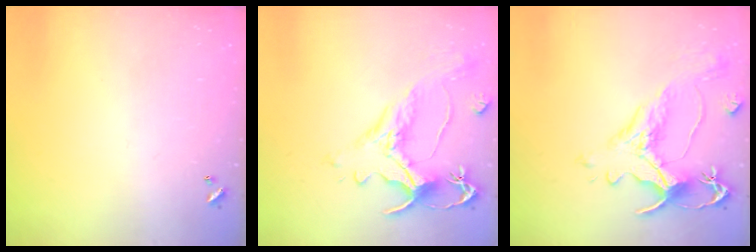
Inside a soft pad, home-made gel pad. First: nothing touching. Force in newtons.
{"total": 1.5, "press": 0.2, "slide": 1.5}
{"total": 1.8, "press": 0.9, "slide": 1.5}